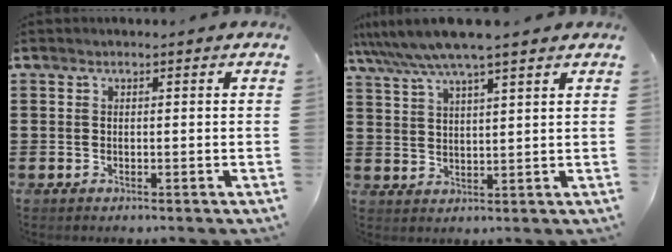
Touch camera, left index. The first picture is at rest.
{"total": 6.7, "force": [5.7, -0.1, 3.5], "torque": [-0.085, -0.020, 0.101]}